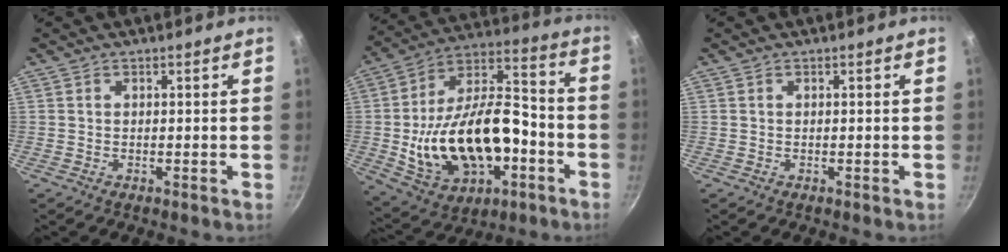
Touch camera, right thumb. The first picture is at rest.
{"total": 25.7, "force": [-5.8, 14.9, 20.1], "torque": [-0.341, 0.056, -0.078]}
{"total": 0.0}